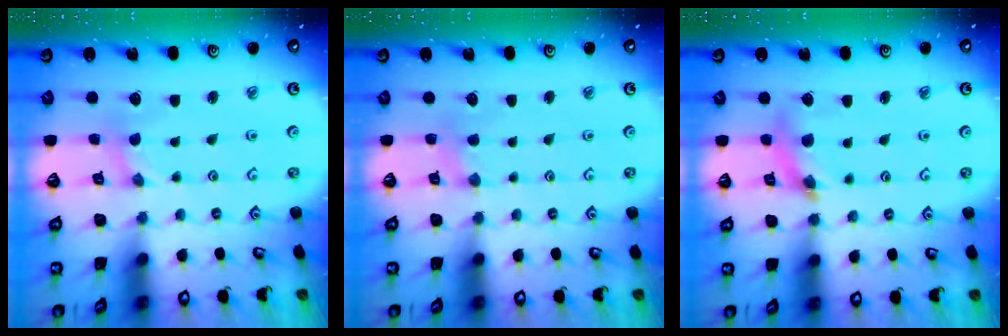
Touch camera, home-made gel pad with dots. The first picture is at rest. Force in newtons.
{"total": 2.9, "press": 2.9, "slide": 0.4}
{"total": 8.2, "press": 8.1, "slide": 0.8}